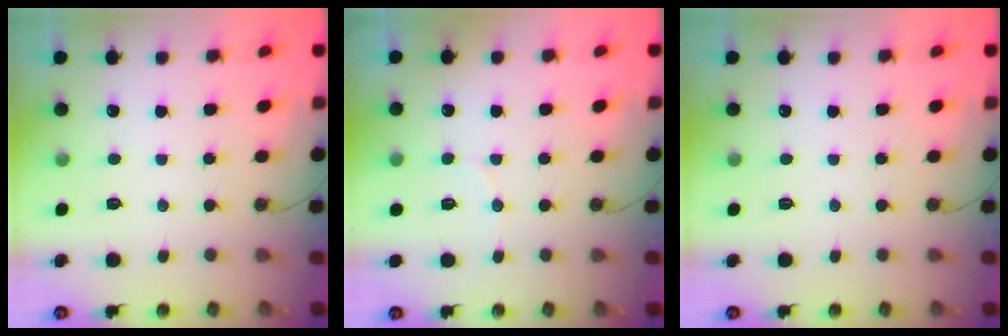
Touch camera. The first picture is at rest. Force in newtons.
{"total": 4.4, "press": 4.2, "slide": 1.0}
{"total": 0.0}